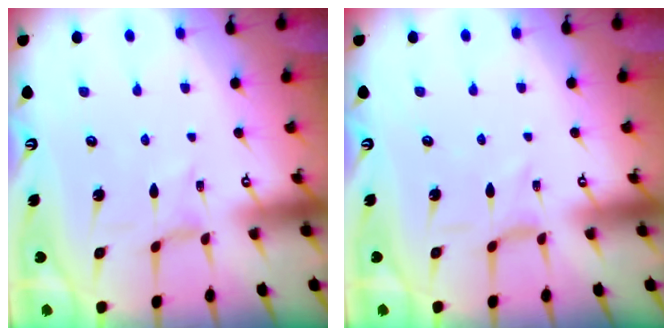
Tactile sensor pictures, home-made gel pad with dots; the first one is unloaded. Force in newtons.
{"total": 0.8, "press": 0.7, "slide": 0.3}